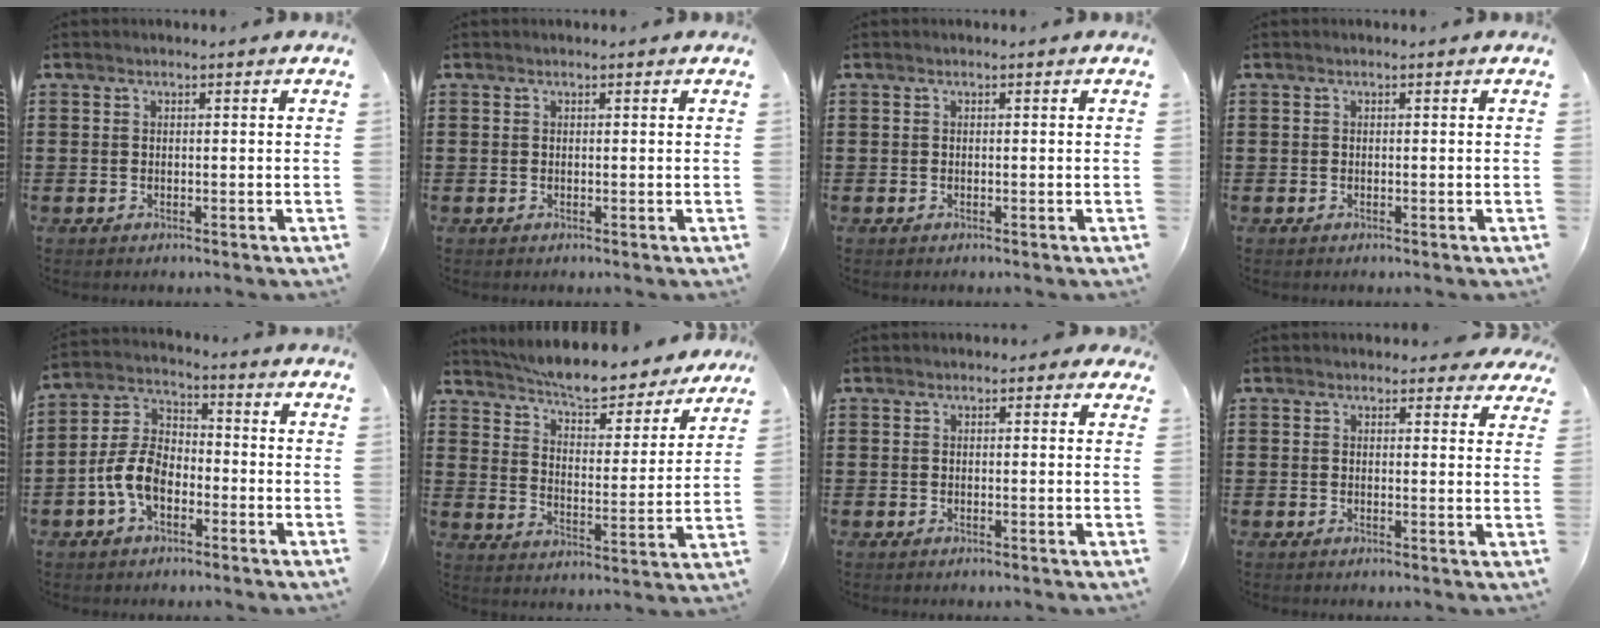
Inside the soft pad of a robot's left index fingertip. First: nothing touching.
{"total": 0.0}
{"total": 0.0}
{"total": 0.0}
{"total": 7.6, "force": [-3.2, 4.6, 5.2], "torque": [-0.141, 0.004, -0.072]}
{"total": 6.5, "force": [6.3, 0.2, 1.7], "torque": [-0.055, -0.051, 0.104]}
{"total": 0.9, "force": [0.2, 0.8, 0.3], "torque": [-0.010, 0.007, 0.001]}
{"total": 2.1, "force": [1.8, 1.0, 0.5], "torque": [-0.009, 0.001, 0.032]}